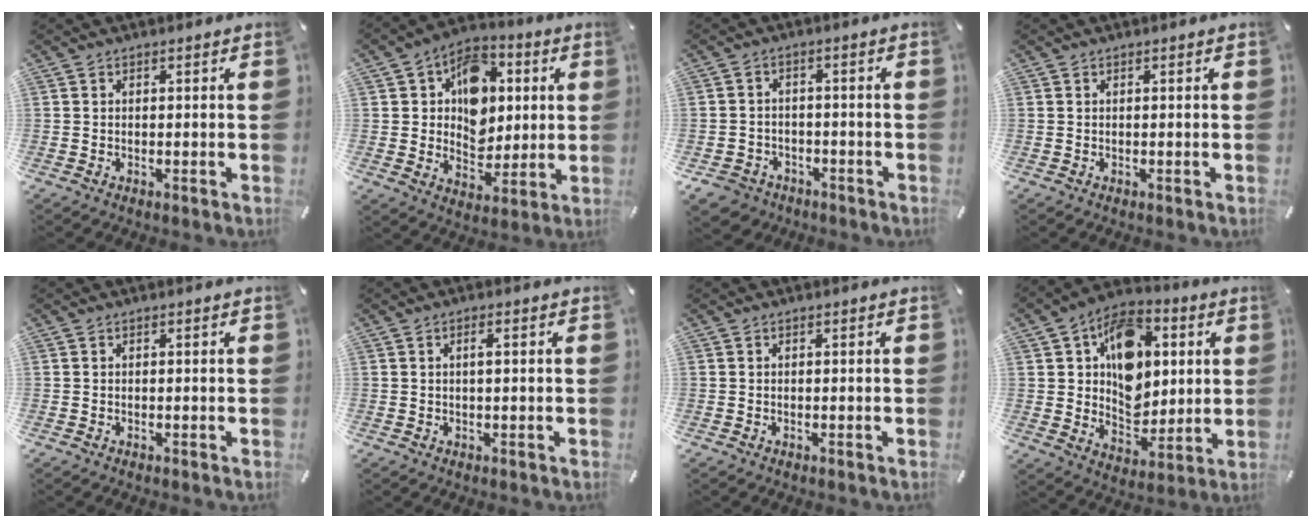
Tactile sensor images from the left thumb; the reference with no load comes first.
{"total": 12.2, "force": [2.3, 10.2, 6.3], "torque": [-0.087, -0.006, 0.045]}
{"total": 4.7, "force": [-2.9, 3.5, 1.0], "torque": [-0.028, 0.015, -0.057]}
{"total": 0.0}
{"total": 0.0}
{"total": 1.8, "force": [0.3, 0.4, 1.8], "torque": [-0.034, 0.001, 0.003]}
{"total": 0.0}
{"total": 15.0, "force": [3.3, 12.1, 8.2], "torque": [-0.112, -0.011, 0.065]}